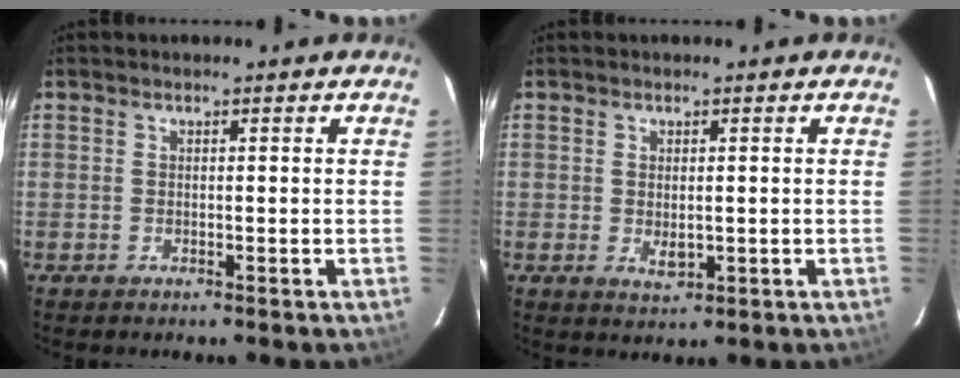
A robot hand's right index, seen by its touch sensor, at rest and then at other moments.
{"total": 2.7, "force": [-0.2, 1.7, 2.1], "torque": [-0.035, -0.004, 0.000]}